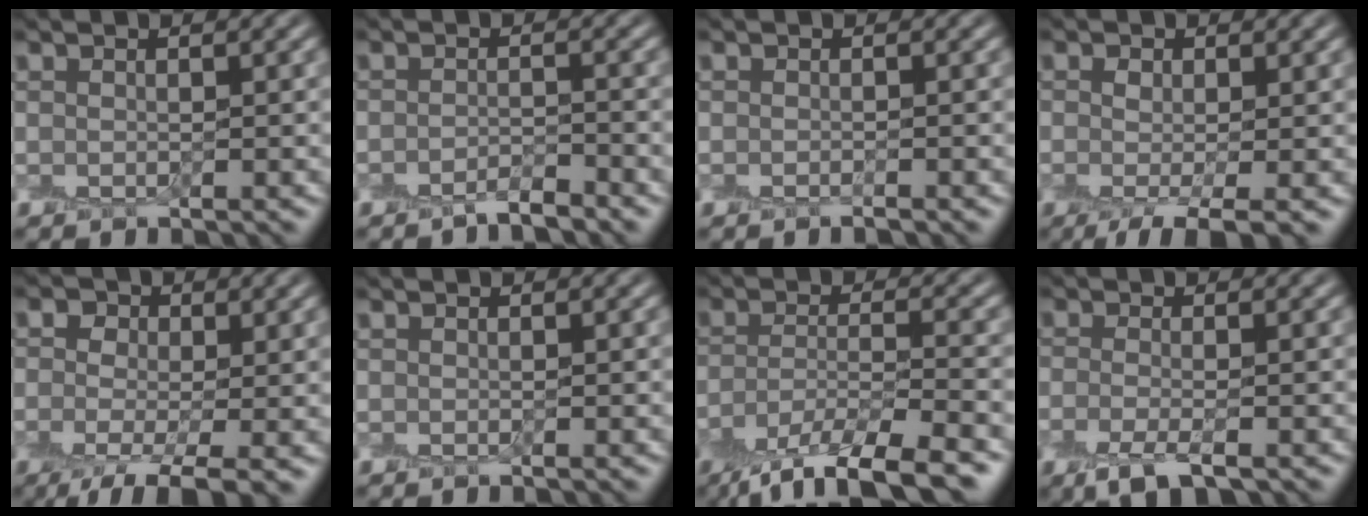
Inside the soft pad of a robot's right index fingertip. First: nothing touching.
{"total": 1.8, "force": [-1.6, 0.2, 0.7], "torque": [-0.009, 0.002, -0.031]}
{"total": 0.6, "force": [-0.5, 0.0, 0.1], "torque": [-0.001, -0.002, -0.010]}
{"total": 3.4, "force": [-1.2, 1.0, 3.0], "torque": [-0.055, -0.007, -0.025]}
{"total": 6.5, "force": [-2.1, 3.4, 5.1], "torque": [-0.095, -0.001, -0.043]}
{"total": 0.0}
{"total": 8.6, "force": [-5.9, 2.4, 5.8], "torque": [-0.098, -0.019, -0.104]}
{"total": 3.3, "force": [-1.7, 1.2, 2.6], "torque": [-0.055, -0.008, -0.038]}